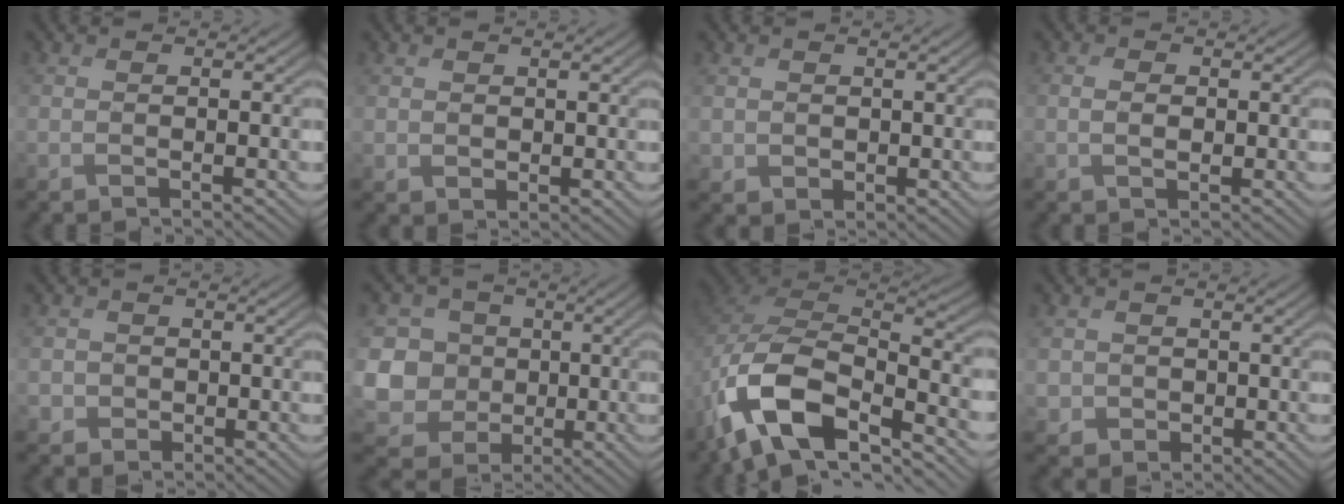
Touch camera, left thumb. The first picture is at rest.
{"total": 1.8, "force": [1.0, 1.4, 0.5], "torque": [-0.018, -0.006, 0.023]}
{"total": 2.1, "force": [0.9, 1.8, 0.5], "torque": [-0.024, -0.007, 0.017]}
{"total": 1.8, "force": [0.1, 1.2, 1.3], "torque": [-0.030, 0.001, 0.002]}
{"total": 2.2, "force": [0.2, 2.2, 0.2], "torque": [-0.010, -0.006, 0.000]}
{"total": 10.4, "force": [0.8, 9.7, 3.5], "torque": [-0.151, 0.001, -0.001]}
{"total": 13.6, "force": [-6.7, 7.0, 9.6], "torque": [-0.205, -0.028, -0.136]}
{"total": 2.8, "force": [0.5, 2.7, 0.5], "torque": [-0.029, -0.009, 0.005]}